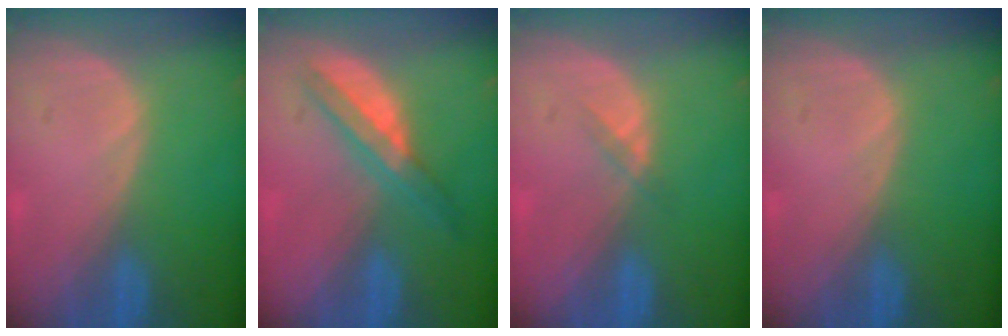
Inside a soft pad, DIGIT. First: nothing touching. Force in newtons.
{"total": 5.5, "press": 5.2, "slide": 1.8}
{"total": 1.4, "press": 1.1, "slide": 0.8}
{"total": 0.0}